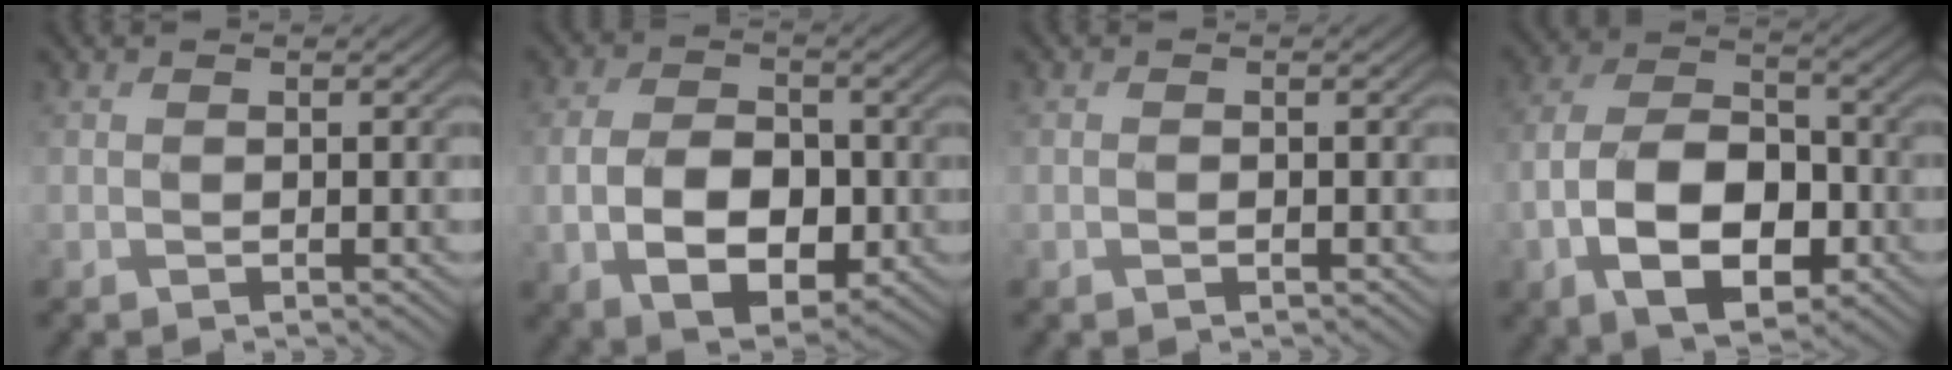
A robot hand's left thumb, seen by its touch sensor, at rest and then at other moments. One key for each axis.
{"total": 9.0, "fx": -2.3, "fy": 5.8, "fz": 6.5, "tx": -0.132, "ty": -0.017, "tz": -0.042}
{"total": 0.6, "fx": -0.3, "fy": 0.3, "fz": 0.4, "tx": -0.008, "ty": 0.001, "tz": -0.007}
{"total": 11.4, "fx": -4.3, "fy": 6.6, "fz": 8.2, "tx": -0.174, "ty": -0.010, "tz": -0.085}